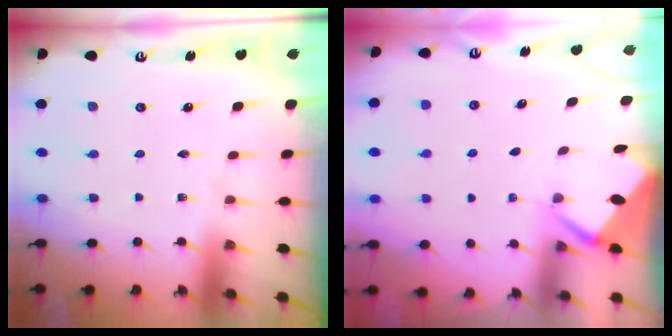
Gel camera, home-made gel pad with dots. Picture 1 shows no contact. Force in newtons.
{"total": 2.7, "press": 2.6, "slide": 0.4}